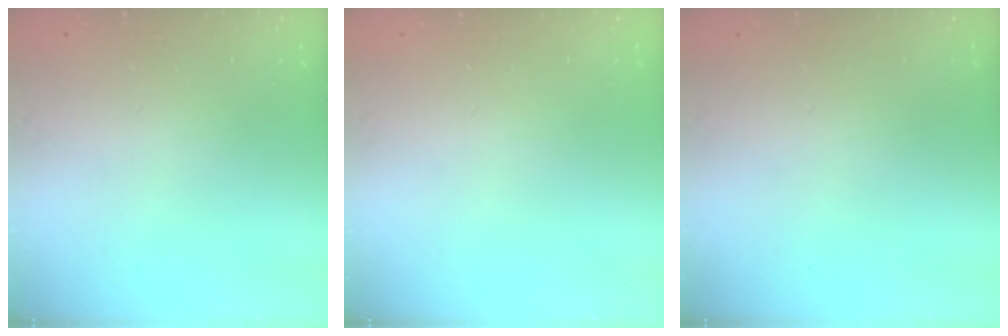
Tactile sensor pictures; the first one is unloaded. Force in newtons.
{"total": 0.0}
{"total": 0.0}